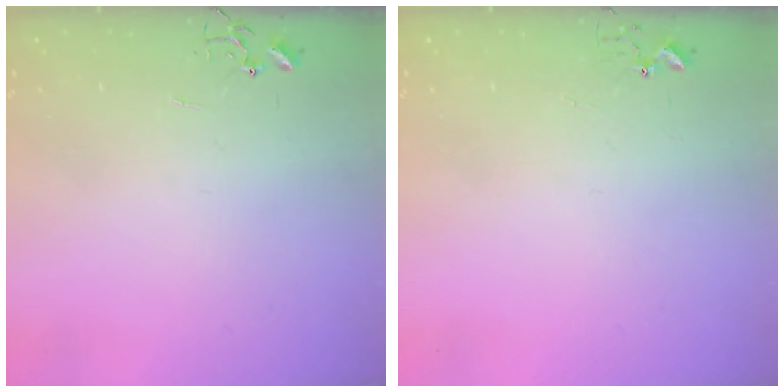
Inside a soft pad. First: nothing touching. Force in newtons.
{"total": 2.7, "press": 2.7, "slide": 0.2}